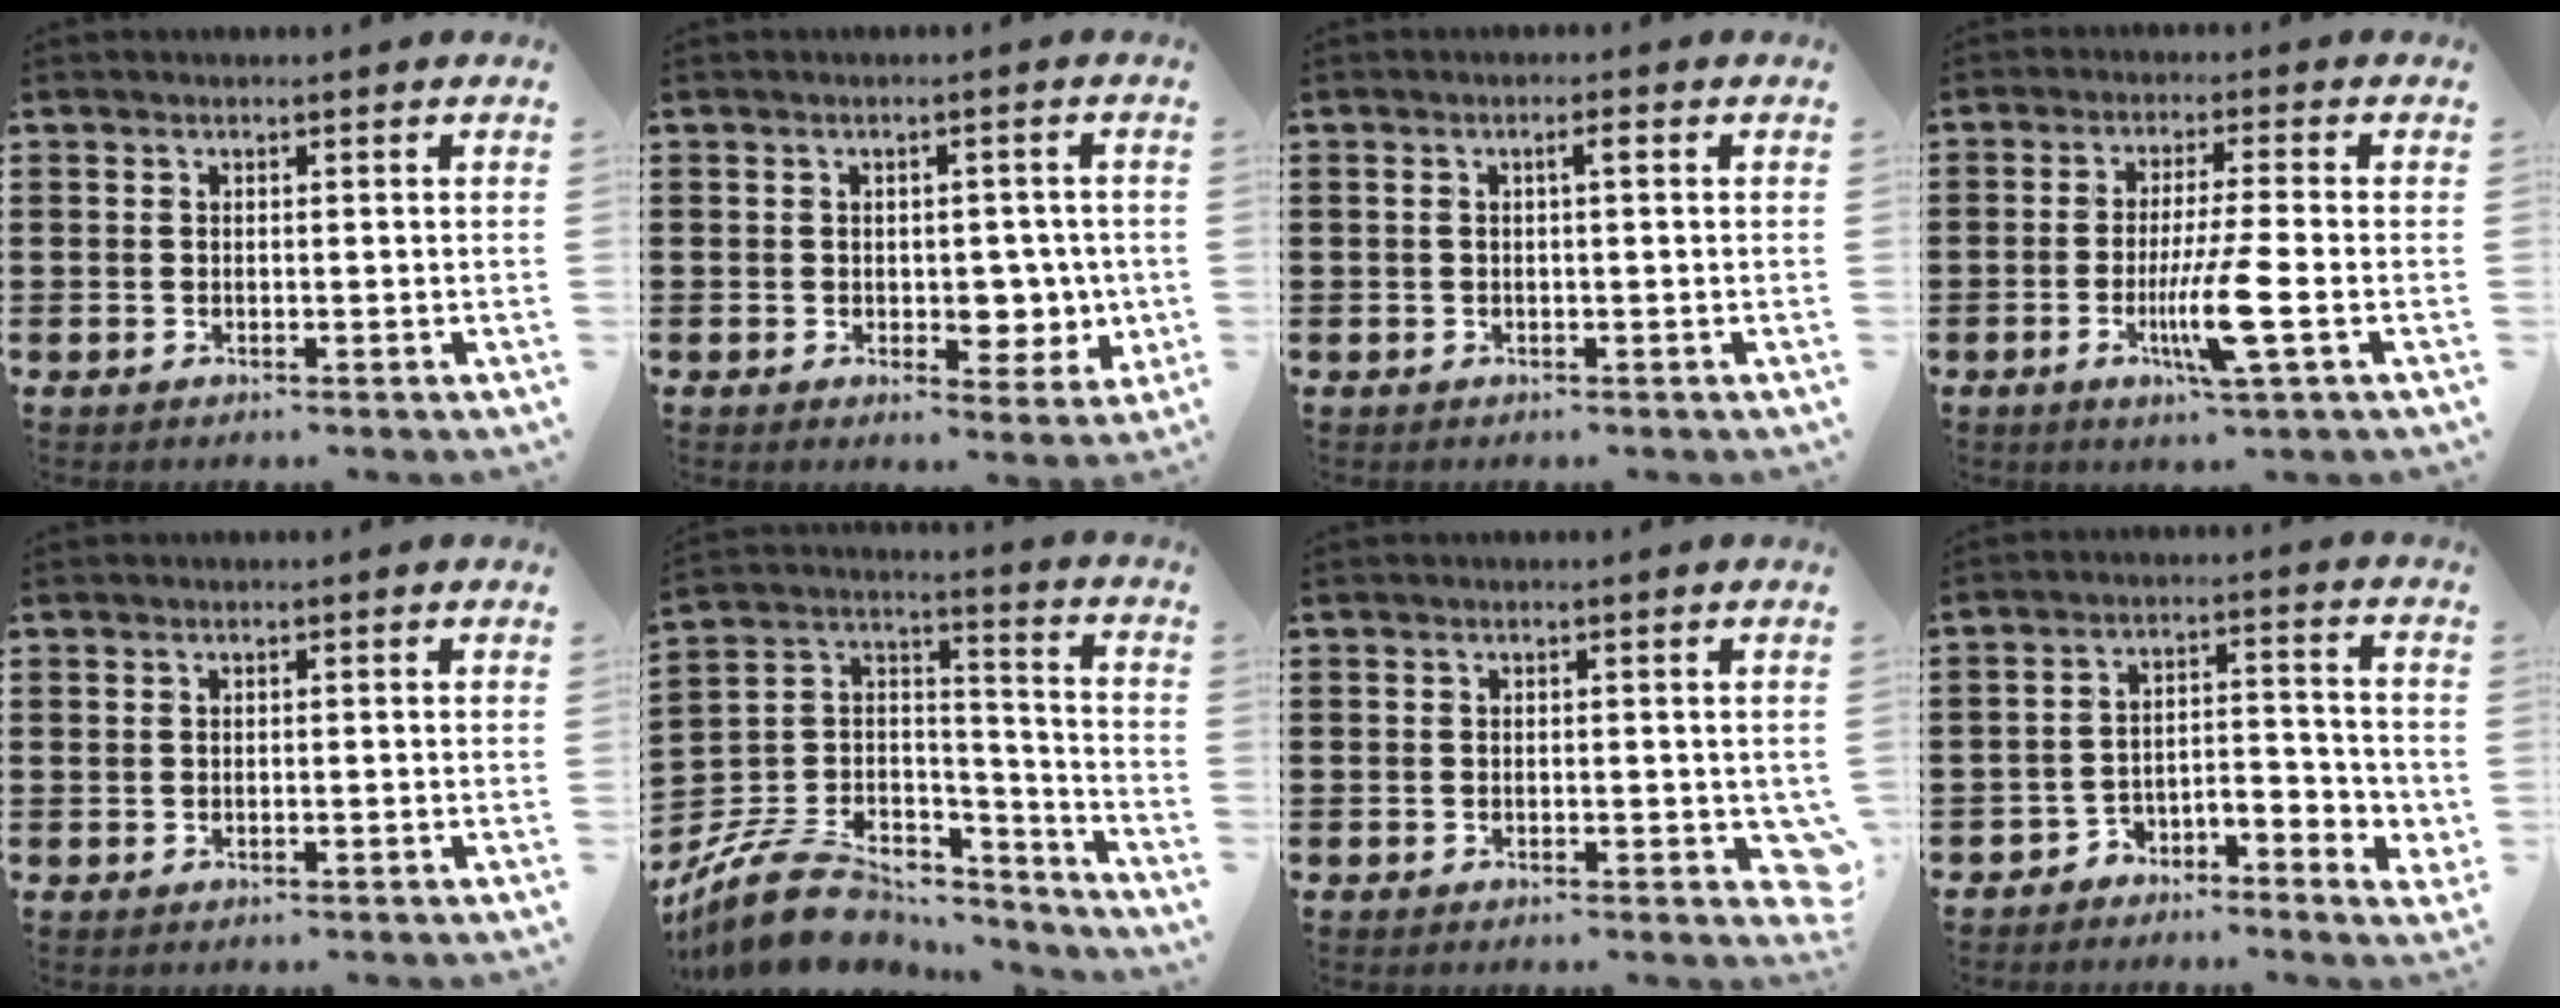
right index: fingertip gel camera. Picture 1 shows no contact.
{"total": 4.6, "force": [0.0, 3.6, 3.0], "torque": [-0.033, -0.003, -0.005]}
{"total": 1.5, "force": [0.2, 0.1, 1.5], "torque": [-0.029, 0.003, 0.001]}
{"total": 9.0, "force": [-2.6, 0.3, 8.6], "torque": [-0.169, -0.025, -0.051]}
{"total": 0.0}
{"total": 10.7, "force": [-8.1, 5.5, 4.2], "torque": [-0.108, 0.013, -0.157]}
{"total": 1.4, "force": [0.1, 1.1, 0.9], "torque": [-0.011, 0.001, 0.000]}
{"total": 3.6, "force": [-3.2, 1.3, 1.0], "torque": [-0.023, 0.003, -0.068]}